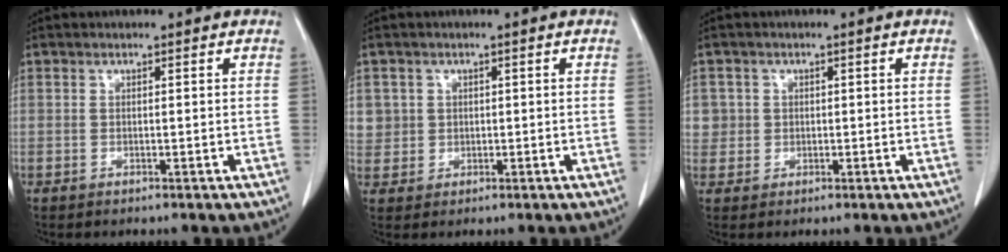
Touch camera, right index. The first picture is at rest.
{"total": 4.0, "force": [1.2, 3.8, 0.1], "torque": [0.012, 0.004, 0.026]}
{"total": 3.0, "force": [0.6, 2.9, -0.1], "torque": [0.023, 0.005, 0.009]}